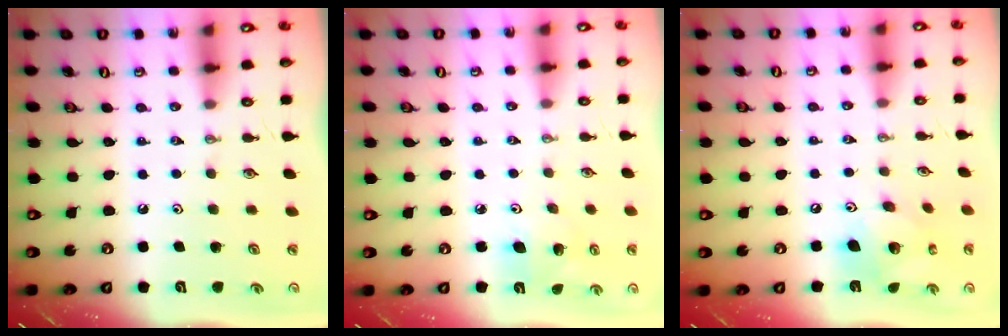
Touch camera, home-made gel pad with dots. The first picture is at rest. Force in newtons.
{"total": 7.4, "press": 7.3, "slide": 1.2}
{"total": 12.5, "press": 12.5, "slide": 1.2}